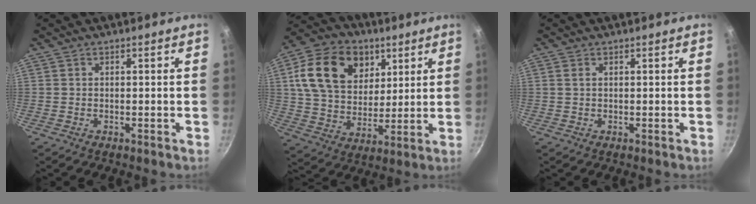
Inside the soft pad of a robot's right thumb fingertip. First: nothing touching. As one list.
[{"total": 19.4, "force": [7.0, 14.0, 11.3], "torque": [-0.180, -0.013, 0.120]}, {"total": 0.8, "force": [0.3, 0.4, 0.6], "torque": [-0.013, 0.001, 0.005]}]